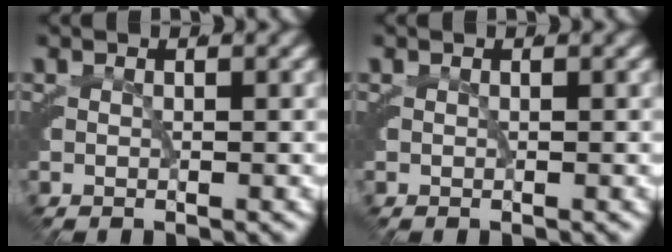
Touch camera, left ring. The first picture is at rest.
{"total": 0.0}